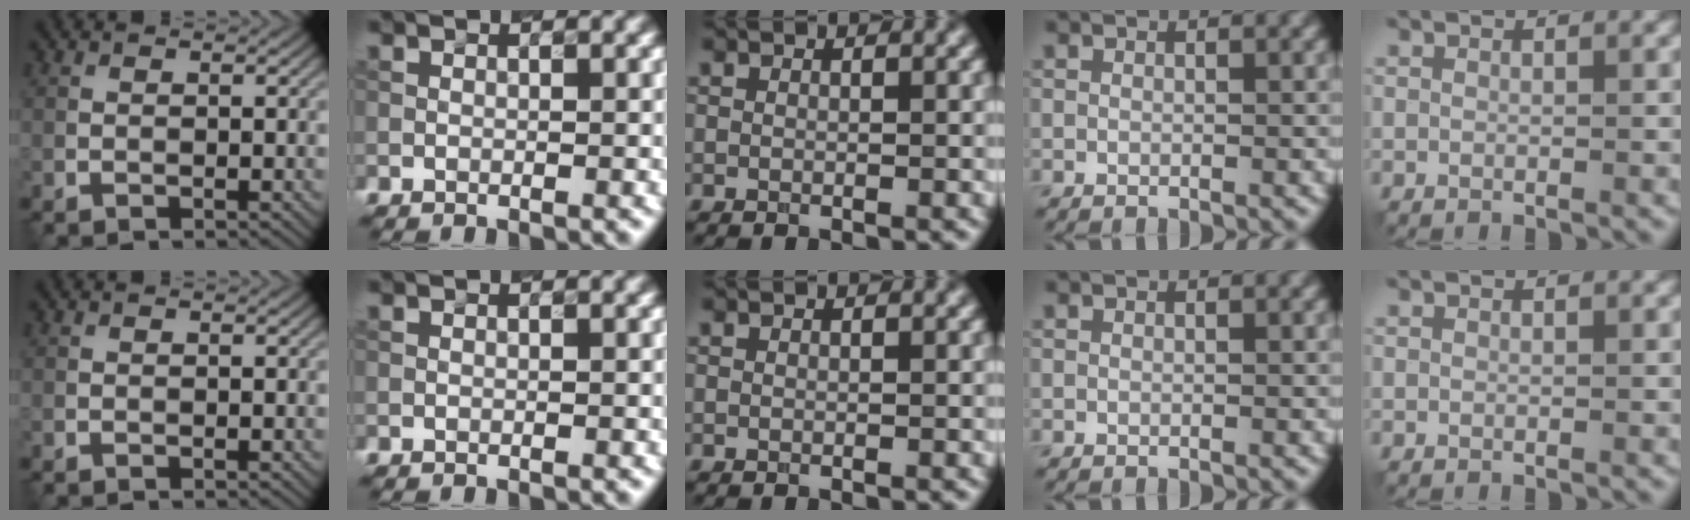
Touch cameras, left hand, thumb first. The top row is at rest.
{}